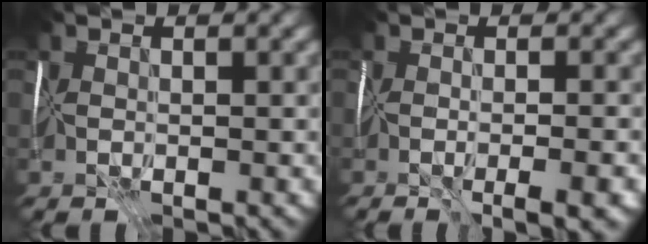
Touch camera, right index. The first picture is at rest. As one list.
[{"total": 5.2, "force": [-2.6, 1.2, 4.3], "torque": [-0.038, -0.007, -0.022]}]